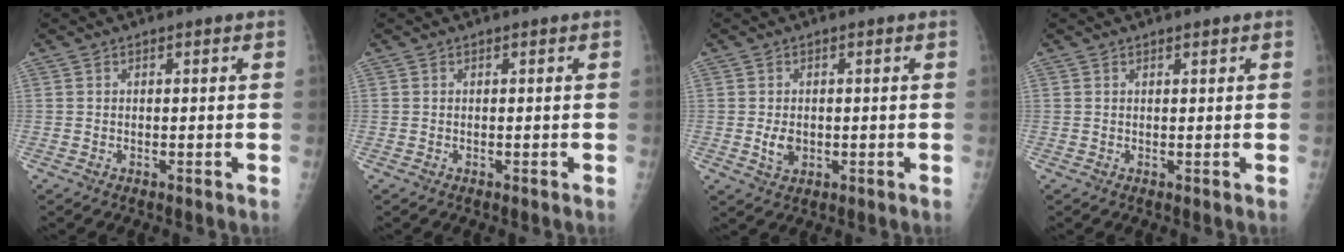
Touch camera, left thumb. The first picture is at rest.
{"total": 0.0}
{"total": 3.3, "force": [-0.3, 2.4, 2.2], "torque": [-0.031, -0.003, 0.002]}
{"total": 0.7, "force": [0.5, 0.2, 0.4], "torque": [-0.006, -0.003, 0.009]}